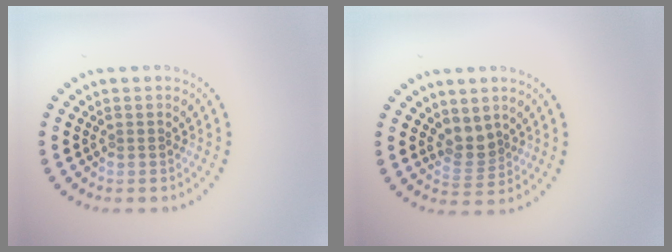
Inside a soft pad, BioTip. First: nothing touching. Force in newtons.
{"total": 2.2, "press": 1.7, "slide": 1.4}